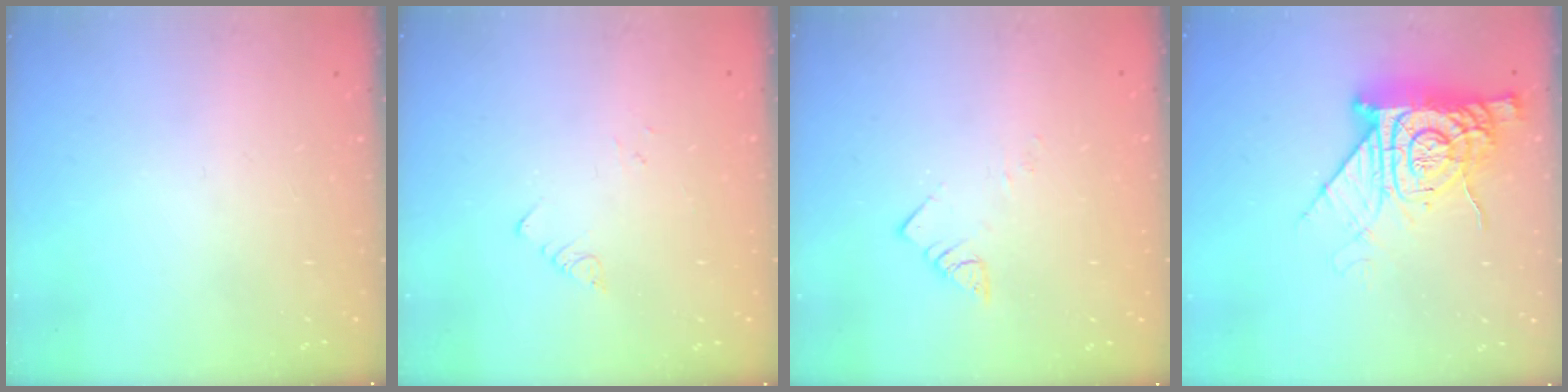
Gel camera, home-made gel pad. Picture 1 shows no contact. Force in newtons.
{"total": 1.5, "press": 1.4, "slide": 0.1}
{"total": 2.9, "press": 2.9, "slide": 0.2}
{"total": 14.3, "press": 14.2, "slide": 1.3}